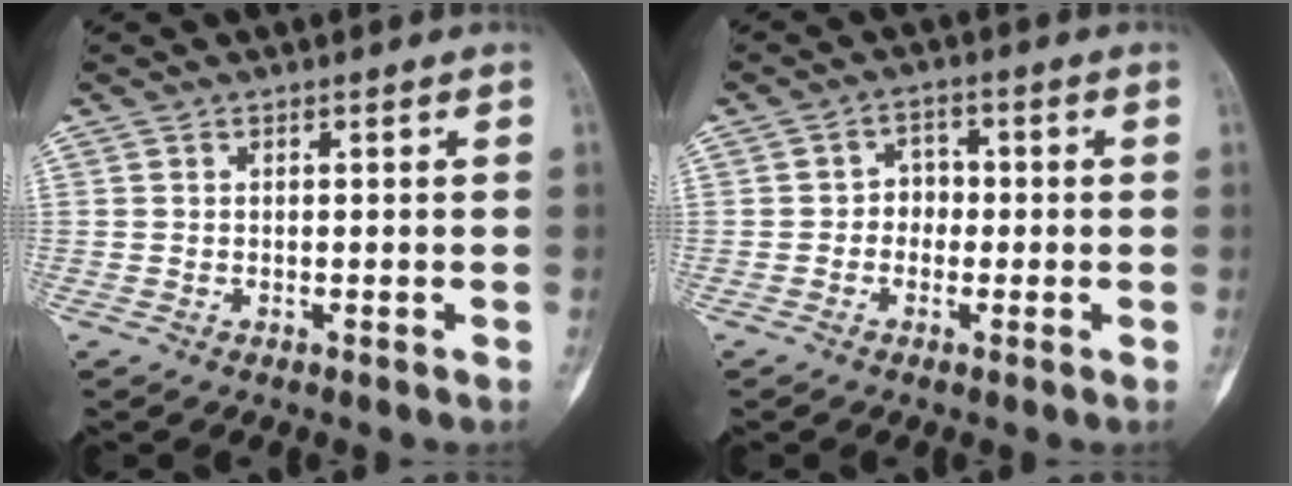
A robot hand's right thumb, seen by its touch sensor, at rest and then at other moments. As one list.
[{"total": 3.4, "force": [-0.5, 3.0, 1.5], "torque": [0.003, 0.014, -0.020]}]